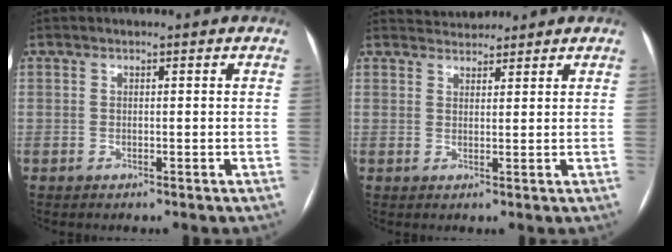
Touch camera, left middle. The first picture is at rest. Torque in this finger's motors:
{"motor_torque": [-0.01, -0.09, -0.06, -0.02]}